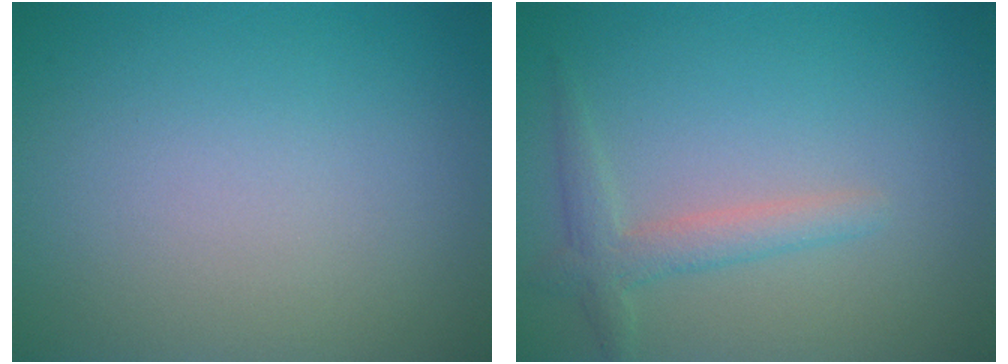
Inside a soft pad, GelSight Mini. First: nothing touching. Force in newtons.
{"total": 2.3, "press": 2.3, "slide": 0.2}